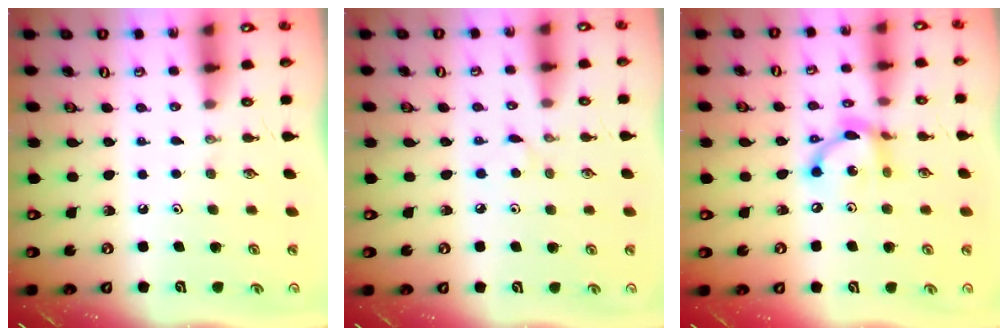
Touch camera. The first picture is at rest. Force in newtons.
{"total": 3.4, "press": 3.4, "slide": 0.3}
{"total": 11.7, "press": 11.6, "slide": 0.6}